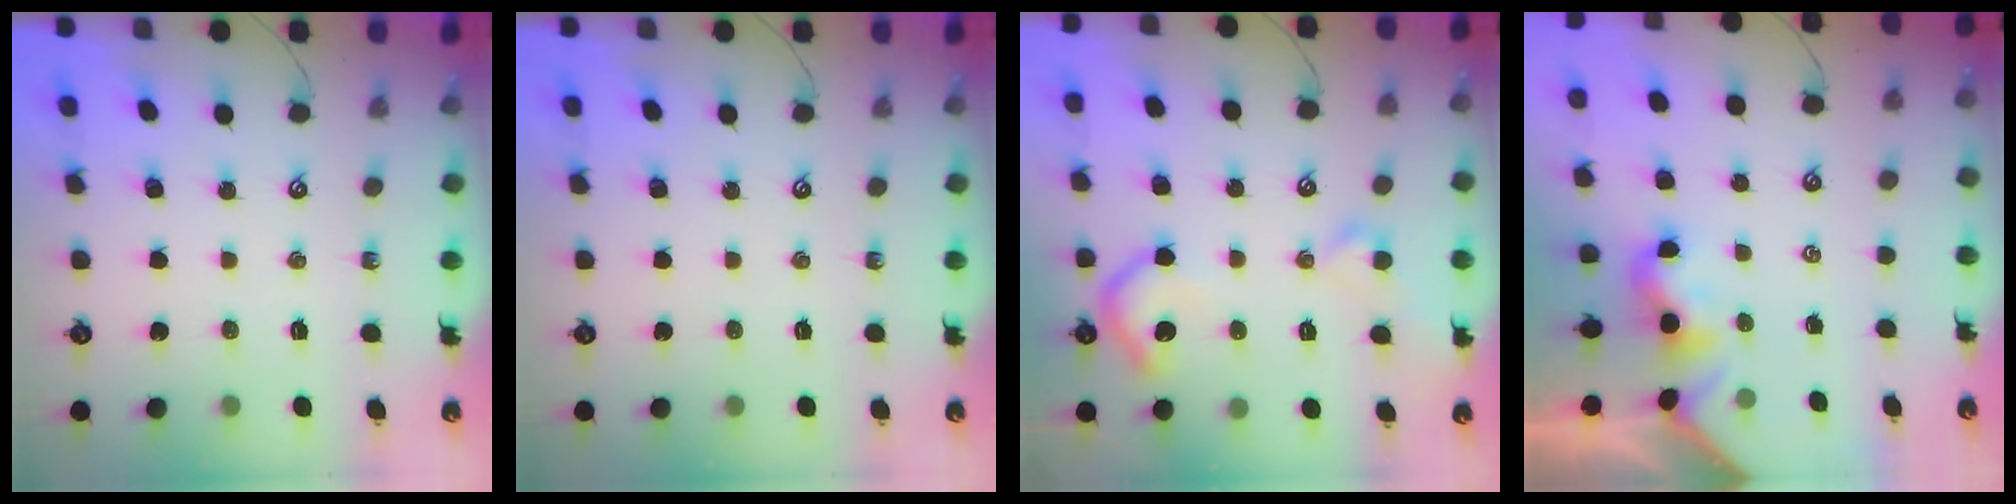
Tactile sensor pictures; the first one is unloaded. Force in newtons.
{"total": 0.0}
{"total": 6.4, "press": 6.3, "slide": 1.2}
{"total": 1.9, "press": 1.8, "slide": 0.5}